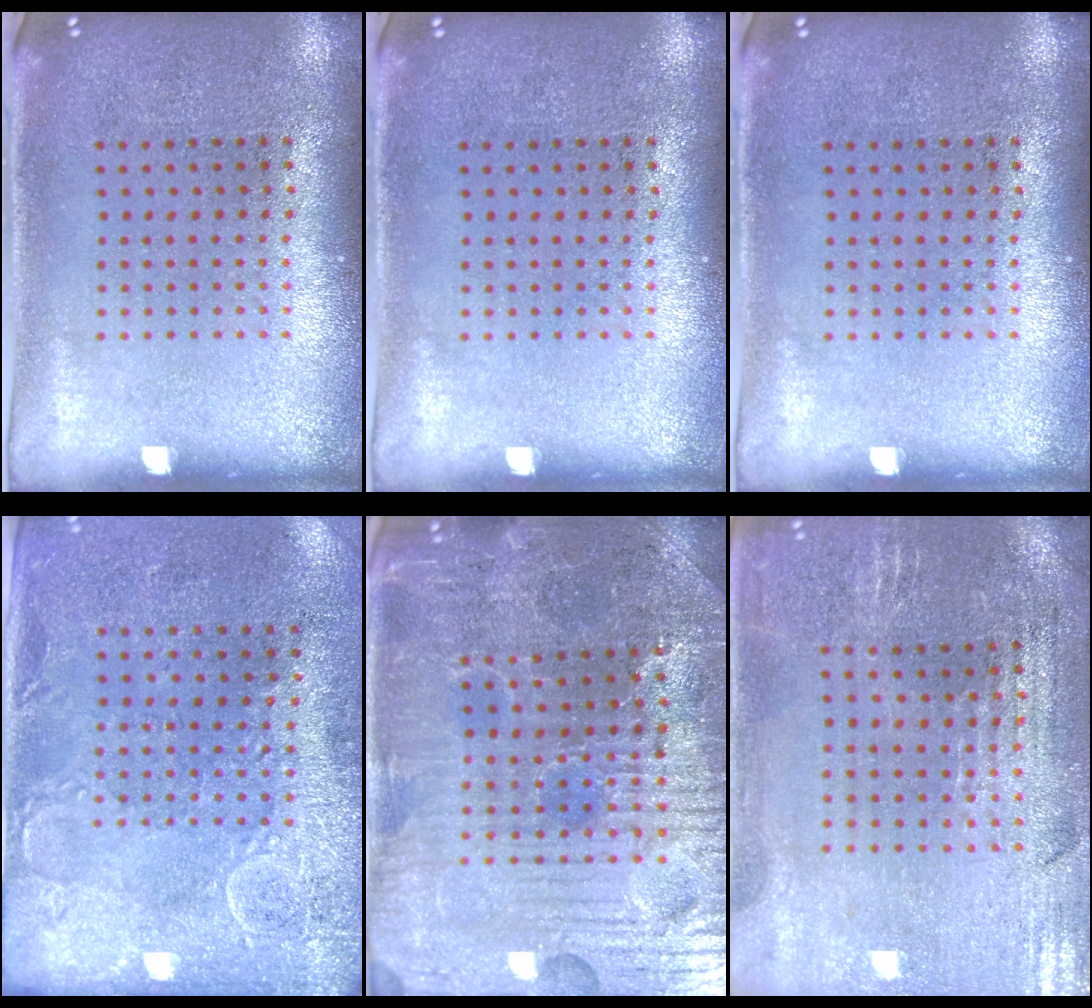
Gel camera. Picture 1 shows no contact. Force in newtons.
{"total": 0.0}
{"total": 0.0}
{"total": 2.9, "press": 2.4, "slide": 1.6}
{"total": 4.3, "press": 4.2, "slide": 0.8}
{"total": 1.1, "press": 1.1, "slide": 0.3}